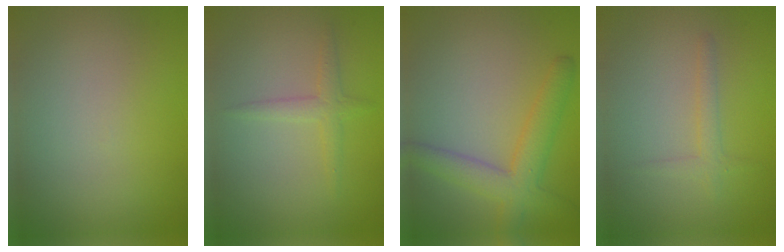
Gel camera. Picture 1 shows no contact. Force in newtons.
{"total": 1.7, "press": 1.7, "slide": 0.0}
{"total": 4.7, "press": 4.7, "slide": 0.2}
{"total": 1.4, "press": 1.4, "slide": 0.1}